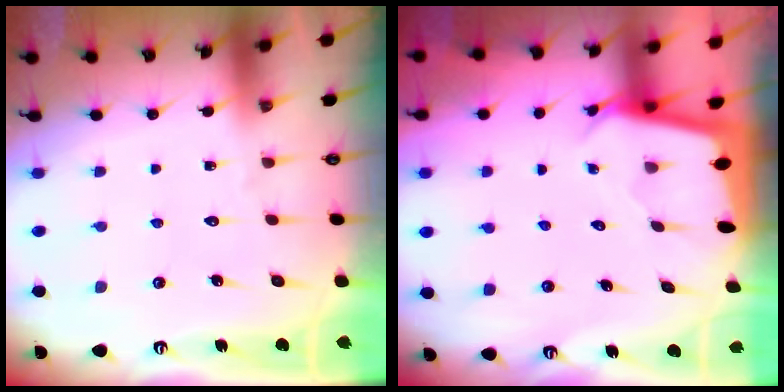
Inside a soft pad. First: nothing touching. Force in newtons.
{"total": 2.4, "press": 2.4, "slide": 0.1}